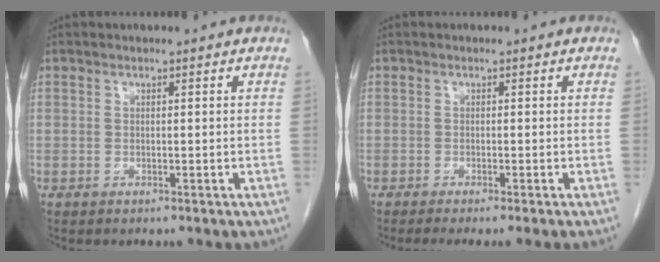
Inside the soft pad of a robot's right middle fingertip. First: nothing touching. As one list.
[{"total": 4.0, "force": [-3.2, -0.7, 2.3], "torque": [-0.022, -0.008, -0.047]}]